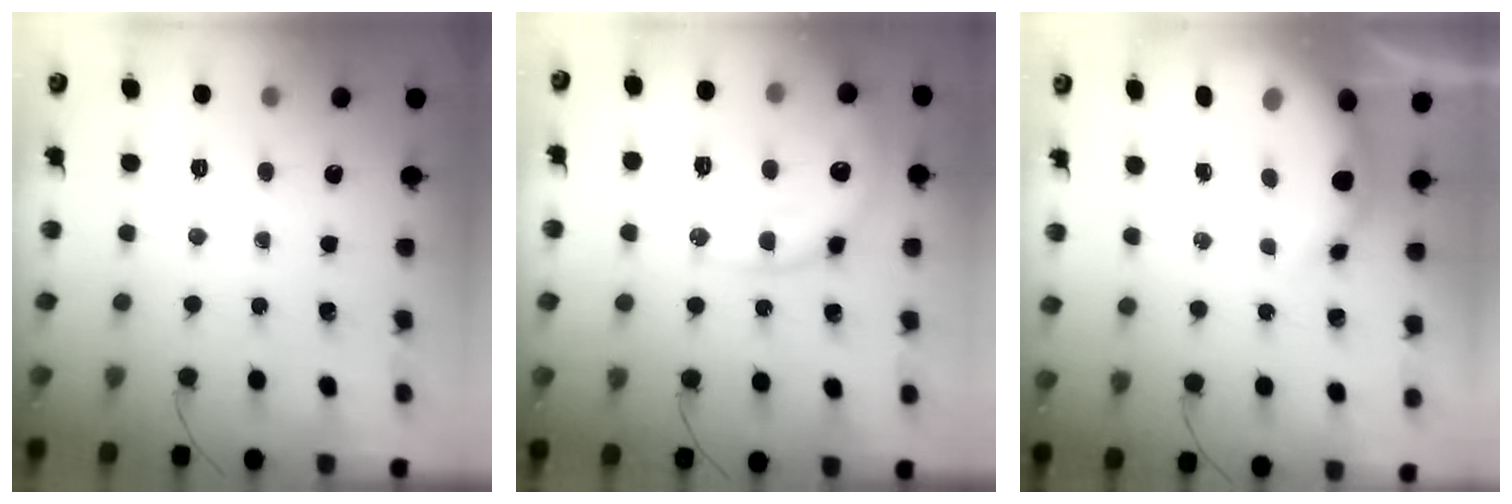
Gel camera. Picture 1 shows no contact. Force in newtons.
{"total": 14.8, "press": 14.7, "slide": 1.7}
{"total": 8.2, "press": 8.2, "slide": 1.0}